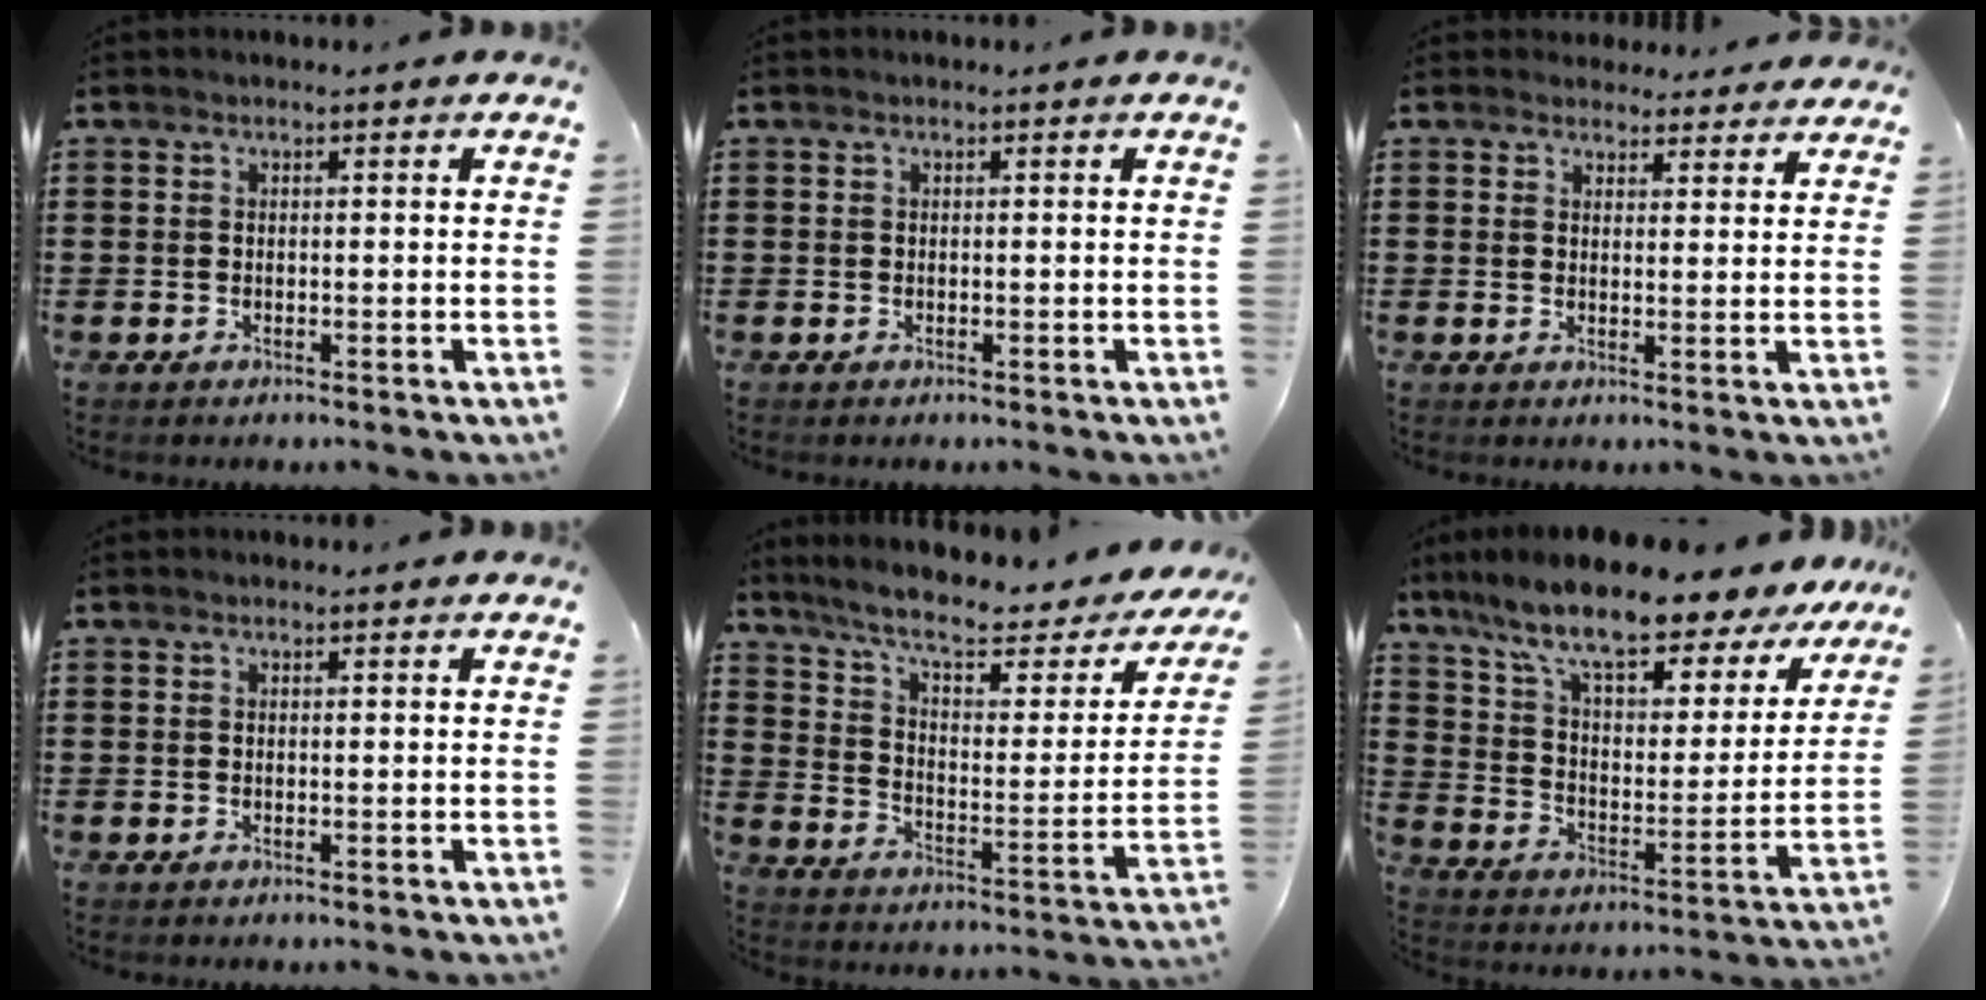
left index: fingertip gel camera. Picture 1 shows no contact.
{"total": 0.0}
{"total": 3.2, "force": [2.9, 1.2, 0.3], "torque": [-0.007, -0.007, 0.054]}
{"total": 0.0}
{"total": 8.6, "force": [6.5, 1.5, 5.4], "torque": [-0.114, -0.044, 0.106]}
{"total": 11.6, "force": [9.7, 1.8, 6.2], "torque": [-0.152, -0.060, 0.163]}